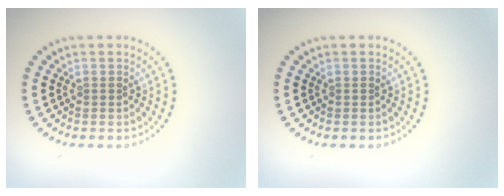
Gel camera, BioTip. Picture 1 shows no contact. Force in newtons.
{"total": 0.0}